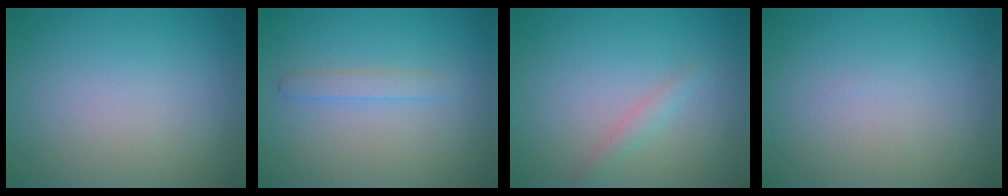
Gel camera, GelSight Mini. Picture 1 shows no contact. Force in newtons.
{"total": 1.3, "press": 1.3, "slide": 0.1}
{"total": 1.1, "press": 1.1, "slide": 0.1}
{"total": 0.0}